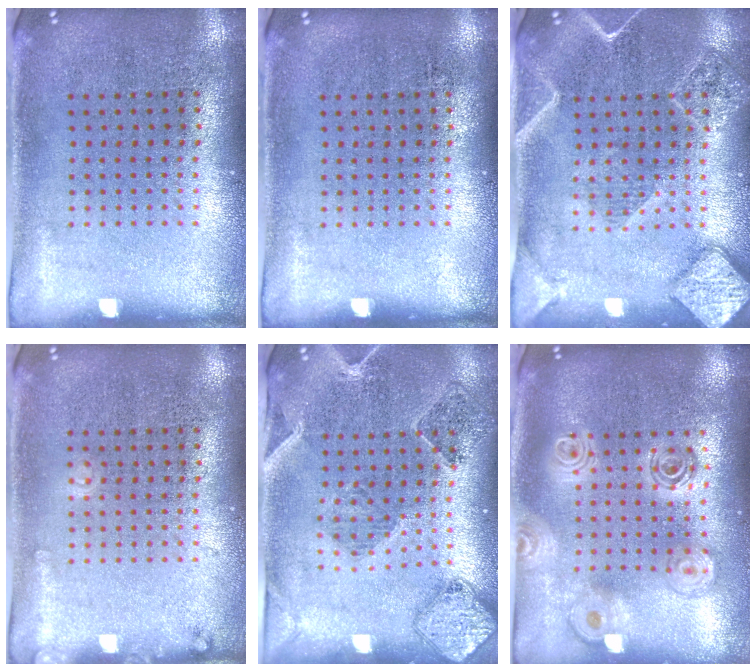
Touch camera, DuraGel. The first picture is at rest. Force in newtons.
{"total": 0.0}
{"total": 2.4, "press": 2.2, "slide": 0.9}
{"total": 0.9, "press": 0.9, "slide": 0.1}
{"total": 0.7, "press": 0.7, "slide": 0.3}
{"total": 2.1, "press": 1.7, "slide": 1.2}